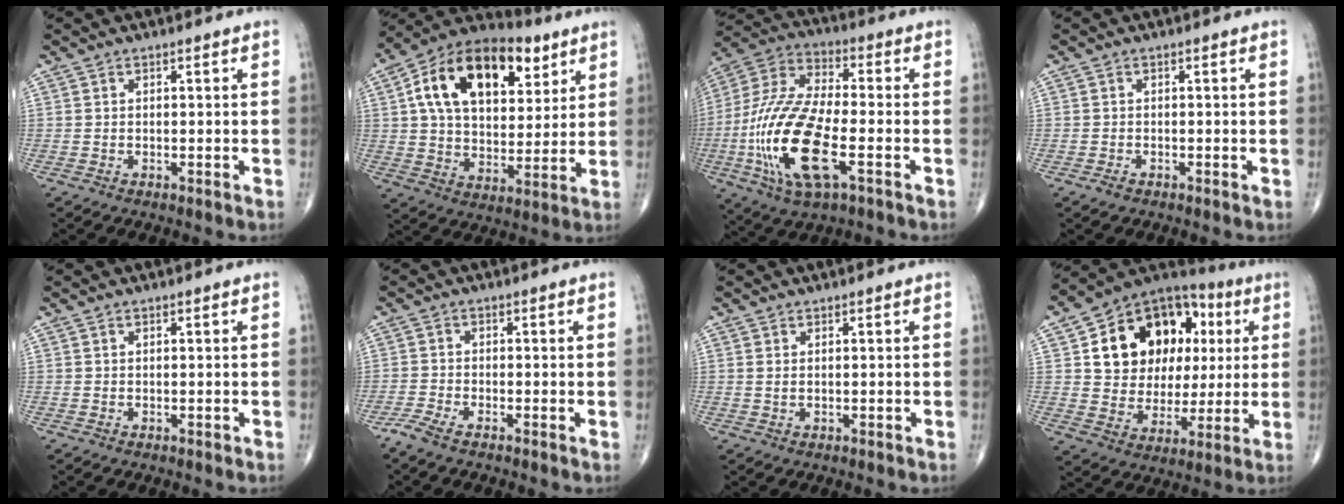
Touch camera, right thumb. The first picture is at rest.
{"total": 23.0, "force": [8.7, 13.8, 16.2], "torque": [-0.240, -0.001, 0.140]}
{"total": 21.5, "force": [-5.8, 8.1, 19.0], "torque": [-0.417, 0.012, -0.100]}
{"total": 1.0, "force": [-0.6, 0.5, 0.6], "torque": [-0.012, -0.002, -0.014]}
{"total": 0.0}
{"total": 2.8, "force": [-2.0, 0.4, 1.8], "torque": [-0.051, 0.000, -0.049]}
{"total": 0.8, "force": [0.3, 0.3, 0.6], "torque": [-0.014, 0.003, 0.009]}
{"total": 21.2, "force": [5.4, 15.8, 13.1], "torque": [-0.154, 0.019, 0.095]}